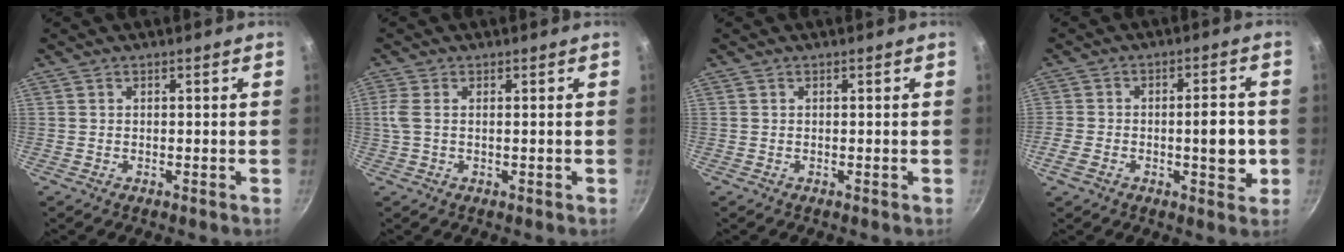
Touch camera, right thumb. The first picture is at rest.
{"total": 3.0, "force": [0.3, 1.1, 2.7], "torque": [-0.070, 0.004, 0.003]}
{"total": 0.0}
{"total": 9.5, "force": [-2.0, 4.4, 8.1], "torque": [-0.100, 0.022, -0.035]}